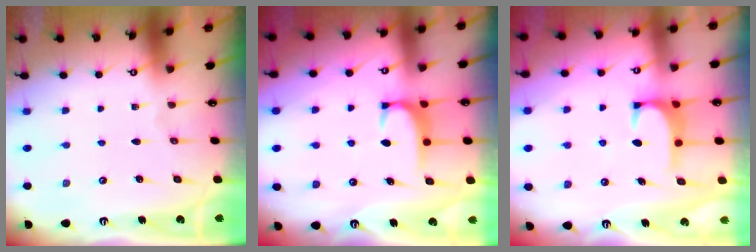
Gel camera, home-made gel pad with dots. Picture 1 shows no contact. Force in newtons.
{"total": 1.6, "press": 1.5, "slide": 0.5}
{"total": 1.5, "press": 1.3, "slide": 0.8}